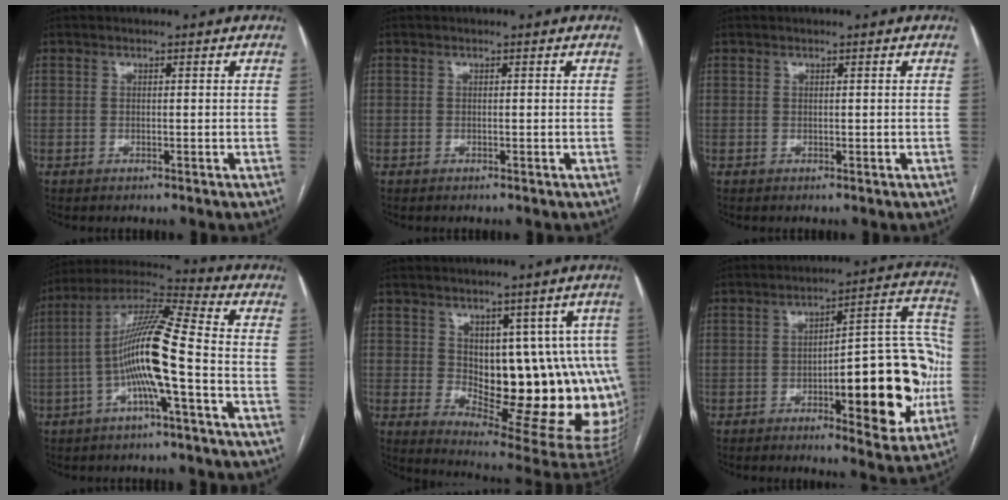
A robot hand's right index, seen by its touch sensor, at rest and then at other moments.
{"total": 0.0}
{"total": 0.0}
{"total": 12.8, "force": [-2.9, 0.3, 12.5], "torque": [-0.242, 0.021, -0.061]}
{"total": 16.3, "force": [1.4, 7.5, 14.4], "torque": [-0.135, 0.002, 0.037]}
{"total": 19.0, "force": [-4.2, 5.3, 17.7], "torque": [-0.208, 0.033, -0.048]}